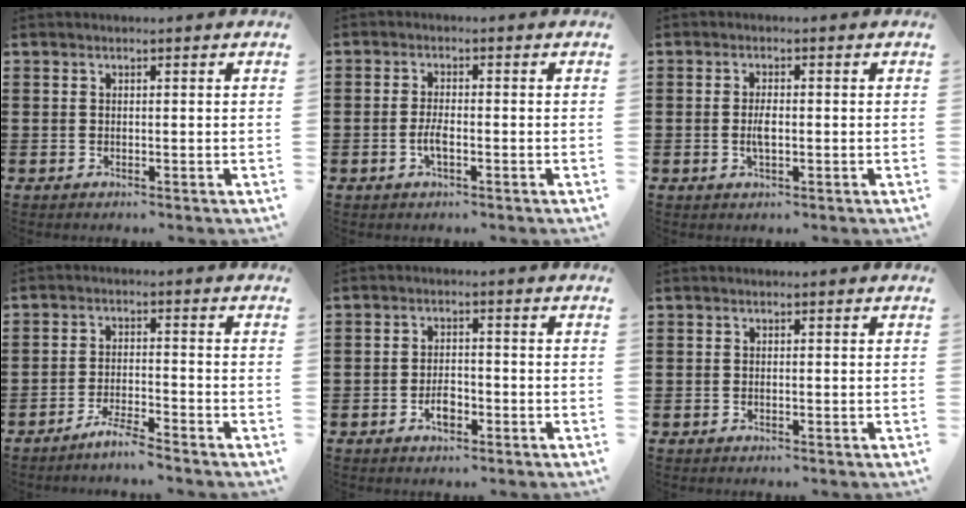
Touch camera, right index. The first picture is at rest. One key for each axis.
{"total": 2.6, "fx": -0.9, "fy": 0.8, "fz": 2.2, "tx": -0.049, "ty": -0.002, "tz": -0.019}
{"total": 2.7, "fx": -0.3, "fy": 0.9, "fz": 2.5, "tx": -0.055, "ty": -0.004, "tz": -0.008}
{"total": 3.7, "fx": -3.5, "fy": -0.2, "fz": 1.3, "tx": -0.031, "ty": 0.002, "tz": -0.071}
{"total": 3.2, "fx": -1.5, "fy": 1.4, "fz": 2.5, "tx": -0.053, "ty": -0.002, "tz": -0.027}
{"total": 0.0}